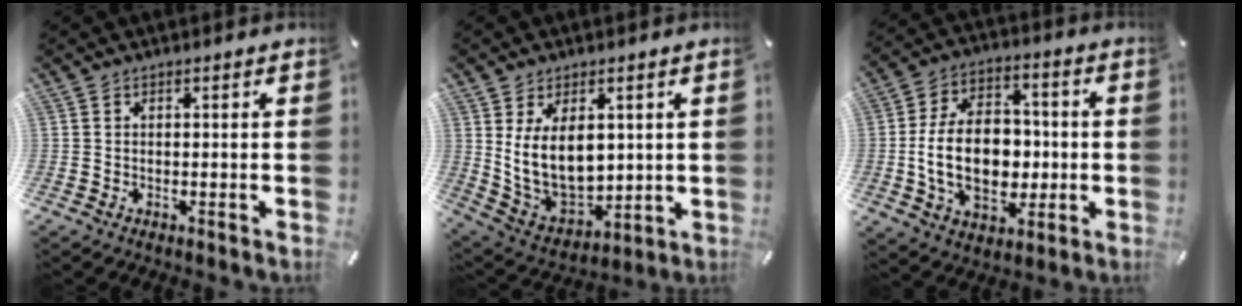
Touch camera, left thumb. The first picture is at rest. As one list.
[{"total": 13.5, "force": [3.3, 9.3, 9.2], "torque": [-0.185, -0.030, 0.064]}, {"total": 18.0, "force": [-1.8, 12.3, 13.1], "torque": [-0.251, 0.007, -0.031]}]